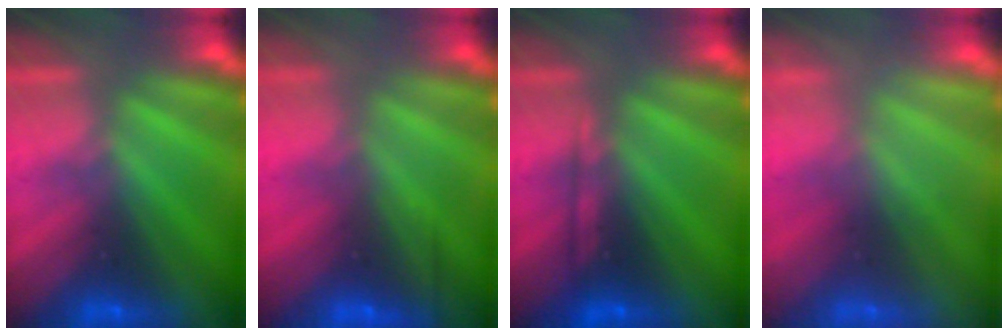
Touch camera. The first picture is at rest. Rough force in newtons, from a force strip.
{"total": 2.4}
{"total": 2.1}
{"total": 2.2}